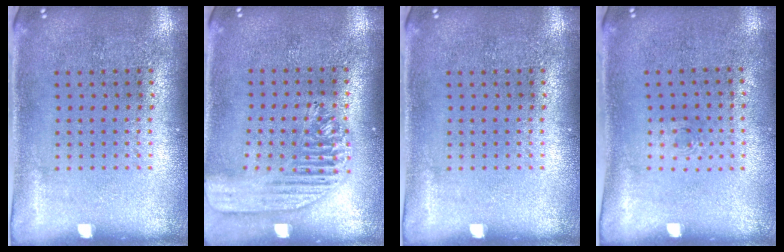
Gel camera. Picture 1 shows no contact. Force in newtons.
{"total": 1.7, "press": 1.6, "slide": 0.6}
{"total": 0.0}
{"total": 0.5, "press": 0.3, "slide": 0.4}